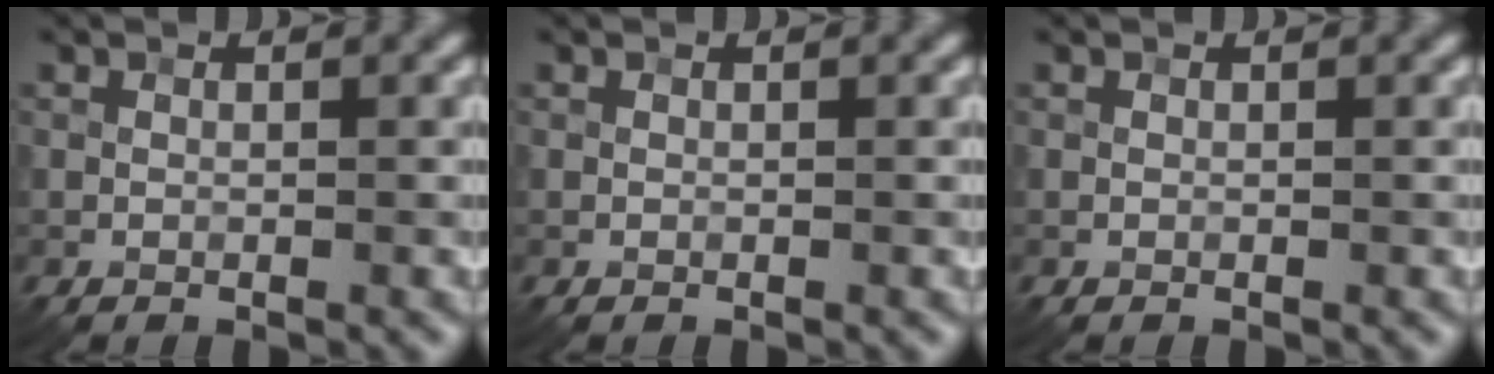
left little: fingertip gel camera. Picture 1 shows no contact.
{"total": 0.0}
{"total": 0.0}